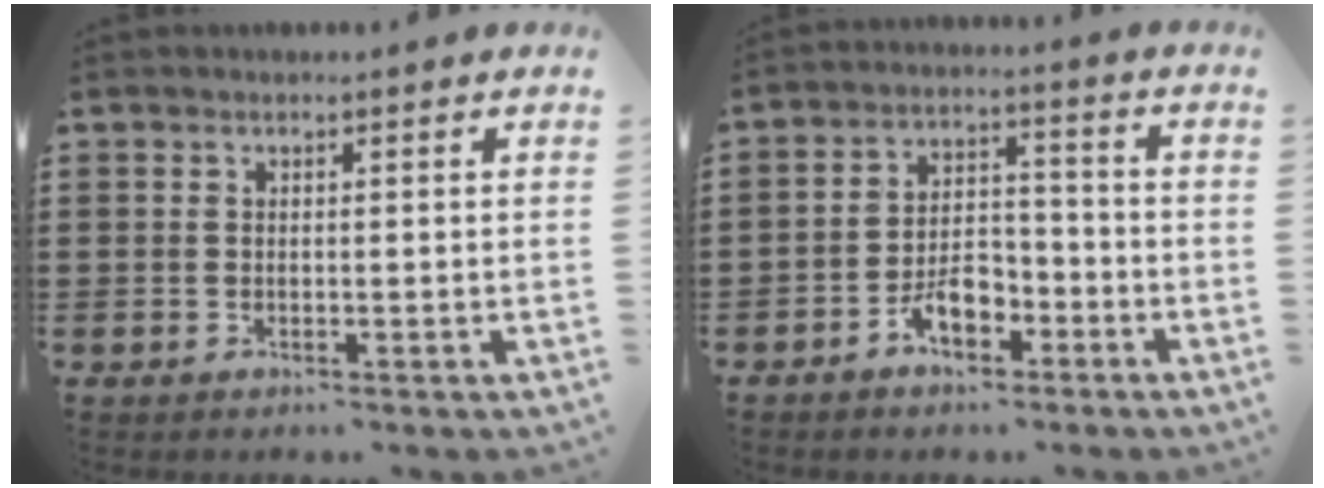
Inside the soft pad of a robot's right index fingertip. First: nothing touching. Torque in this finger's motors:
{"motor_torque": [2.14, 0.00, 0.54, 0.09]}